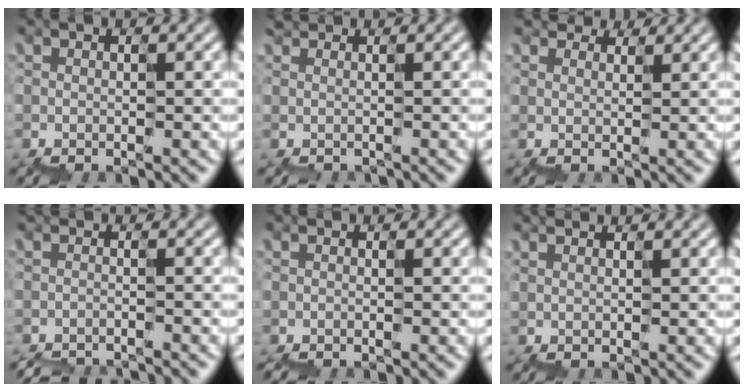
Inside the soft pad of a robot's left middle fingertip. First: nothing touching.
{"total": 0.5, "force": [0.2, 0.1, -0.5], "torque": [0.011, 0.000, 0.005]}
{"total": 5.1, "force": [4.5, 2.0, 1.3], "torque": [-0.036, 0.034, 0.055]}
{"total": 3.2, "force": [-3.2, -0.2, -0.4], "torque": [0.003, -0.012, -0.041]}
{"total": 0.5, "force": [-0.1, 0.4, 0.4], "torque": [0.007, 0.003, -0.005]}
{"total": 2.2, "force": [1.8, 0.9, 0.9], "torque": [-0.017, 0.027, 0.015]}